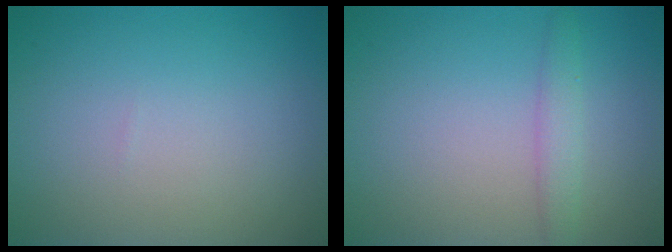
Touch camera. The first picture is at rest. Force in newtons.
{"total": 1.8, "press": 1.8, "slide": 0.1}